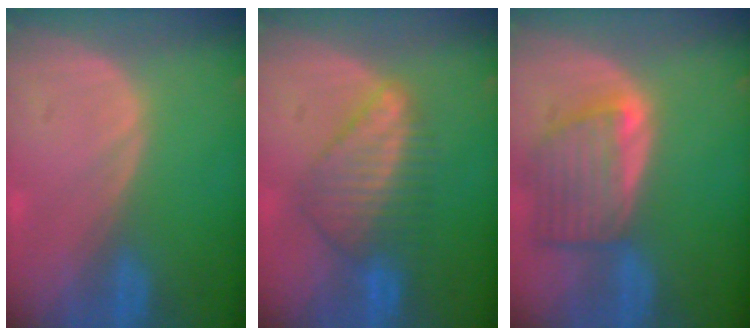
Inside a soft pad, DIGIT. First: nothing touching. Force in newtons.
{"total": 7.2, "press": 6.9, "slide": 1.9}
{"total": 7.7, "press": 7.0, "slide": 3.2}